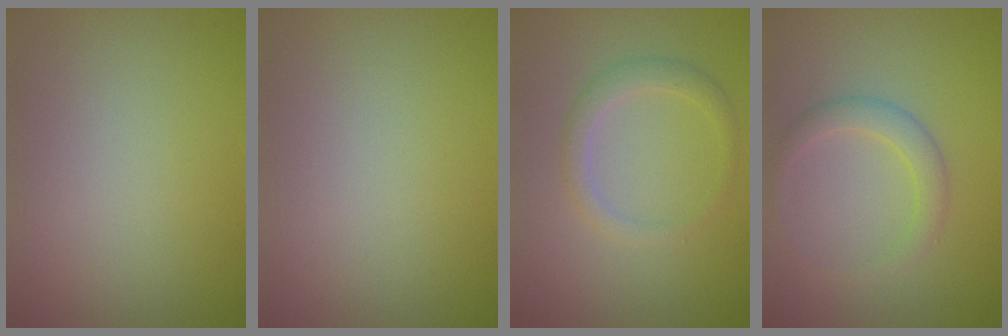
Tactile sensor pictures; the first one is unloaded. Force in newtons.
{"total": 0.0}
{"total": 1.9, "press": 1.9, "slide": 0.2}
{"total": 2.1, "press": 2.1, "slide": 0.1}